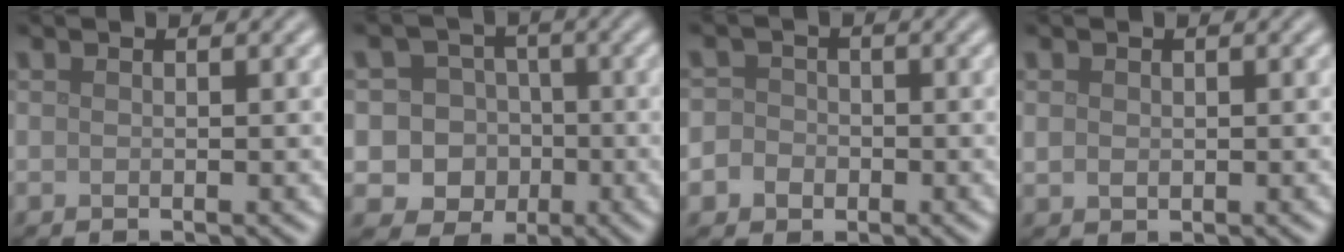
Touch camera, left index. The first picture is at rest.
{"total": 8.4, "force": [-1.9, 7.8, 2.5], "torque": [-0.029, 0.008, -0.062]}
{"total": 3.3, "force": [-1.0, 3.1, 0.8], "torque": [0.013, 0.010, -0.040]}
{"total": 1.0, "force": [0.3, 0.8, 0.4], "torque": [-0.009, -0.003, 0.010]}